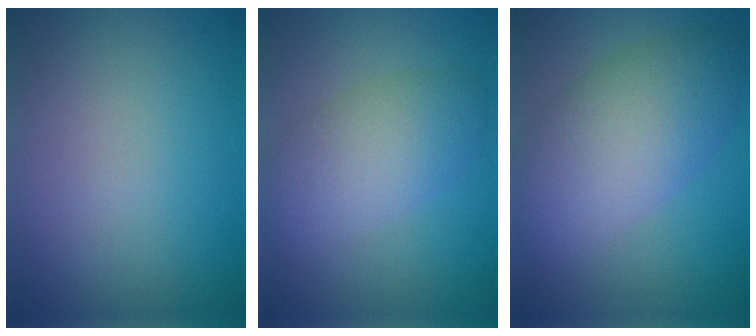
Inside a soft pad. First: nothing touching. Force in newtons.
{"total": 4.7, "press": 4.7, "slide": 0.3}
{"total": 7.8, "press": 7.8, "slide": 0.6}